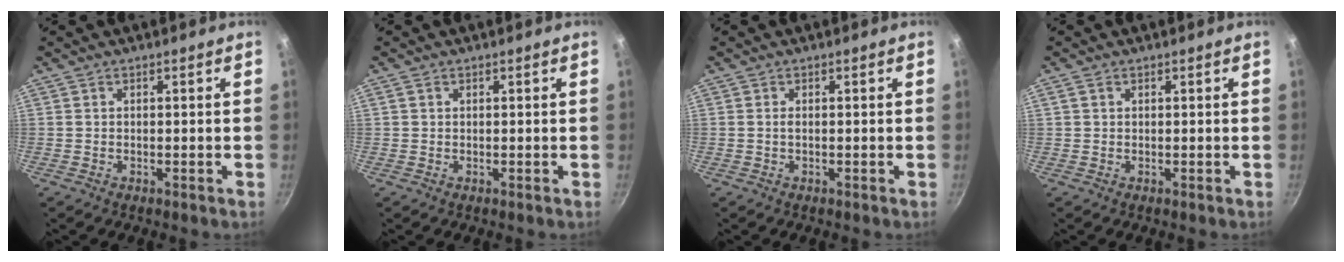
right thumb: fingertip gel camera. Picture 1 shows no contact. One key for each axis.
{"total": 0.6, "fx": 0.2, "fy": 0.5, "fz": 0.3, "tx": -0.006, "ty": 0.003, "tz": 0.004}
{"total": 0.6, "fx": -0.1, "fy": 0.2, "fz": 0.5, "tx": -0.011, "ty": 0.002, "tz": -0.002}
{"total": 1.1, "fx": 0.5, "fy": 0.8, "fz": 0.6, "tx": -0.012, "ty": 0.003, "tz": 0.008}